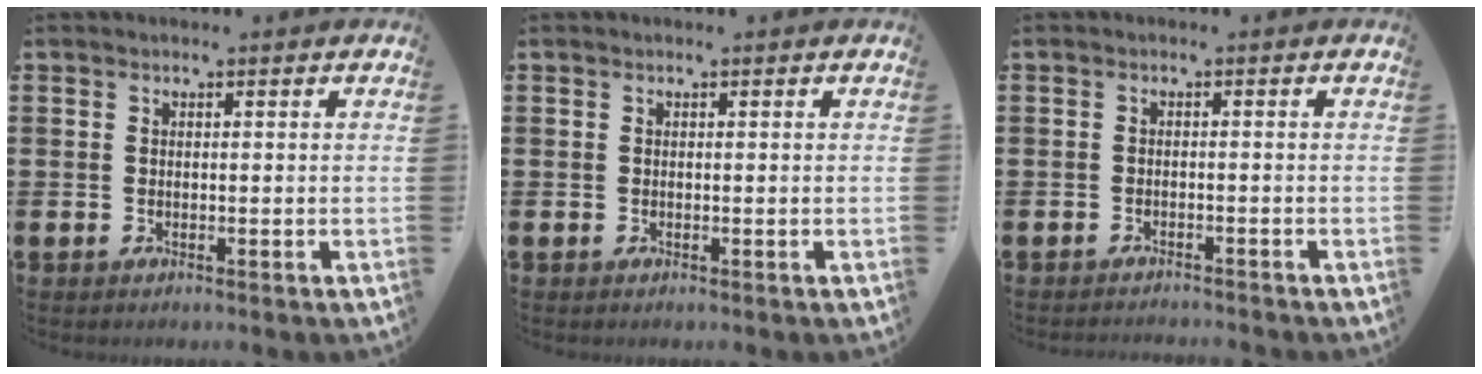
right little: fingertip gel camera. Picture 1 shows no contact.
{"total": 0.0}
{"total": 1.0, "force": [-1.0, -0.1, -0.1], "torque": [0.000, 0.002, -0.021]}